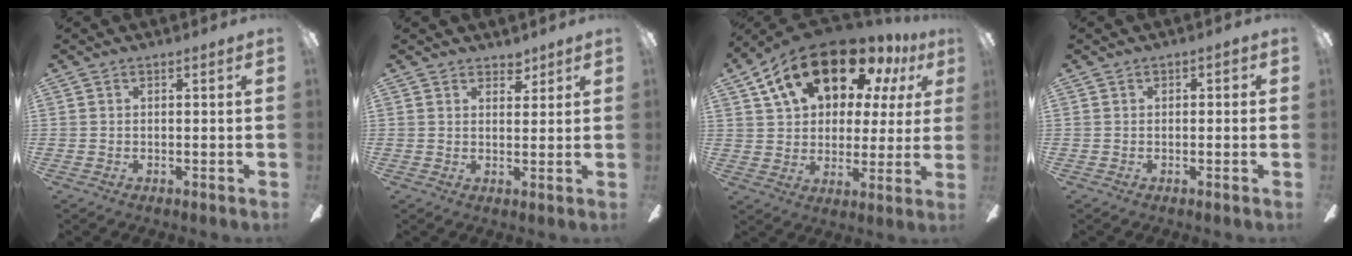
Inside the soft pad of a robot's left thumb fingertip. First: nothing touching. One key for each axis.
{"total": 3.2, "fx": 2.7, "fy": 1.6, "fz": 0.7, "tx": 0.007, "ty": -0.016, "tz": 0.047}
{"total": 21.4, "fx": 12.6, "fy": 11.9, "fz": 12.5, "tx": -0.214, "ty": -0.057, "tz": 0.220}
{"total": 0.9, "fx": -0.4, "fy": 0.7, "fz": 0.3, "tx": -0.005, "ty": 0.004, "tz": -0.008}